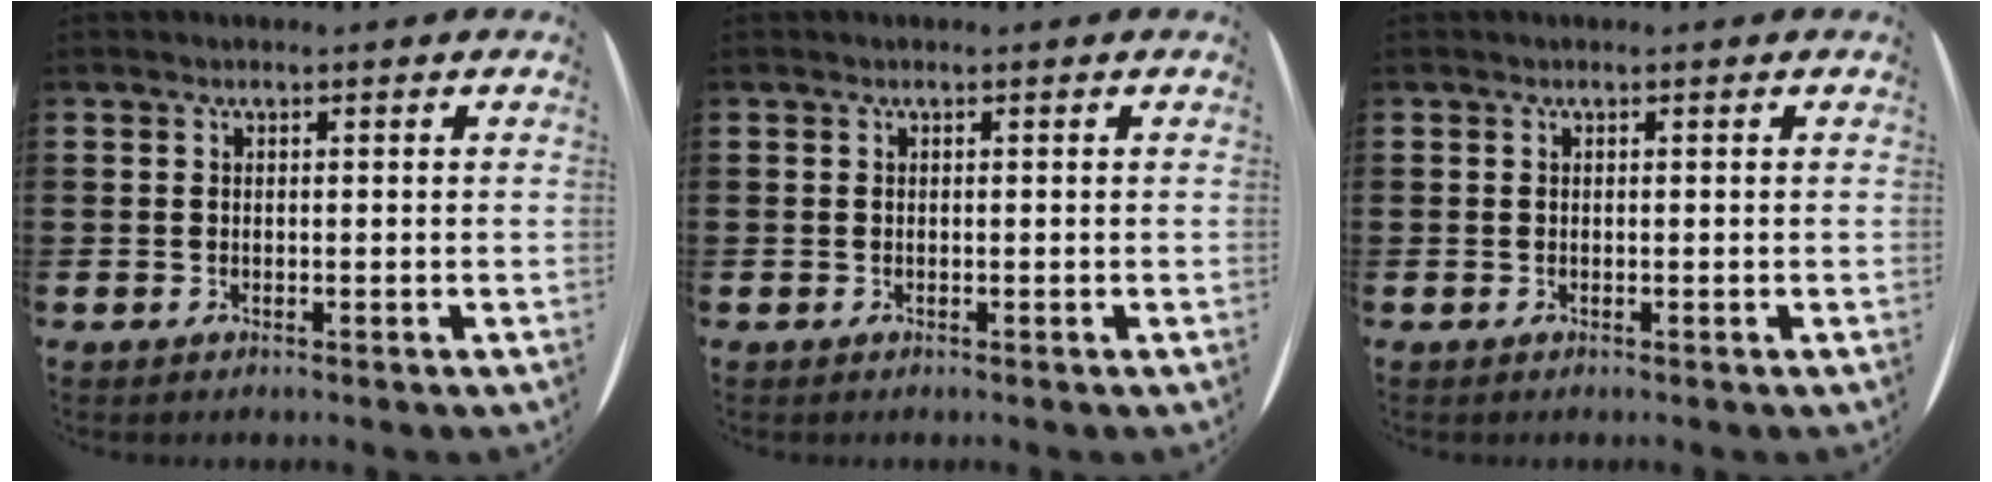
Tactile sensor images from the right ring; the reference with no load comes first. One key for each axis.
{"total": 0.0}
{"total": 0.0}